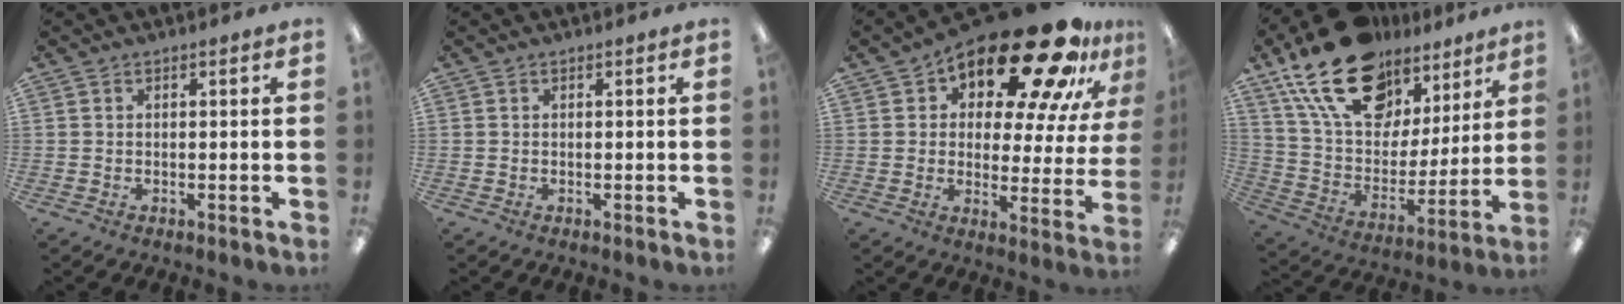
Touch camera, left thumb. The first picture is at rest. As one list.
[{"total": 0.0}, {"total": 22.6, "force": [16.4, 8.1, 13.3], "torque": [-0.192, -0.118, 0.268]}, {"total": 22.9, "force": [14.8, 13.0, 11.6], "torque": [-0.206, -0.072, 0.271]}]